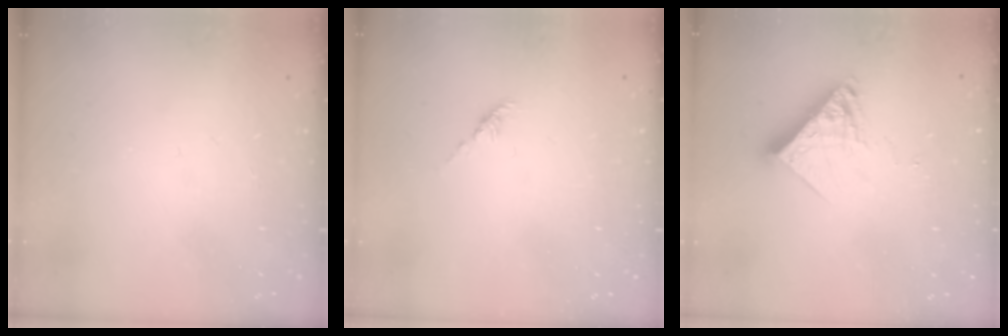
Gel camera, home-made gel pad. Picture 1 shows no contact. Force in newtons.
{"total": 1.2, "press": 1.1, "slide": 0.5}
{"total": 12.0, "press": 11.9, "slide": 0.2}